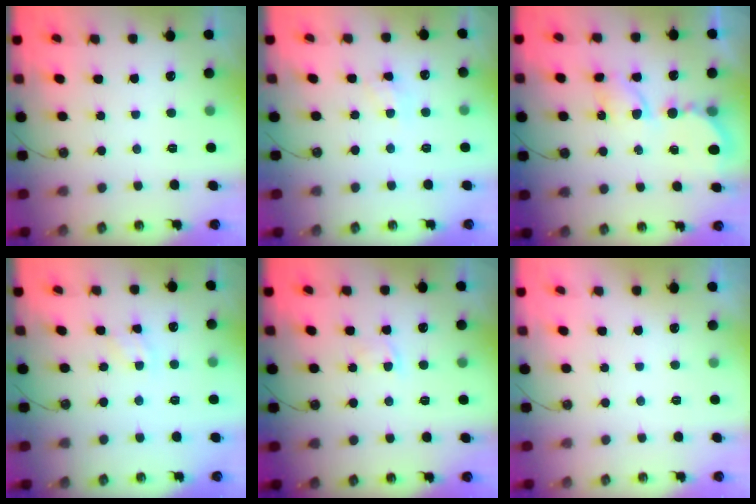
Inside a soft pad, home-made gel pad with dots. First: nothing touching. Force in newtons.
{"total": 4.2, "press": 4.2, "slide": 0.1}
{"total": 7.0, "press": 7.0, "slide": 0.6}
{"total": 3.5, "press": 3.4, "slide": 0.5}
{"total": 1.5, "press": 1.4, "slide": 0.3}
{"total": 0.0}